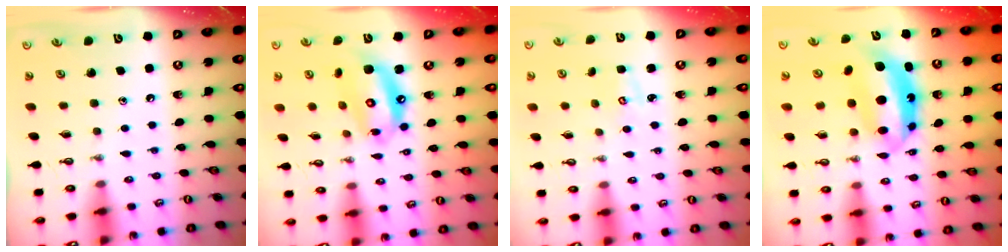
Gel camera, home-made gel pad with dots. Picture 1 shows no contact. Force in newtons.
{"total": 13.0, "press": 12.9, "slide": 1.8}
{"total": 2.5, "press": 2.5, "slide": 0.3}
{"total": 9.9, "press": 9.8, "slide": 1.3}